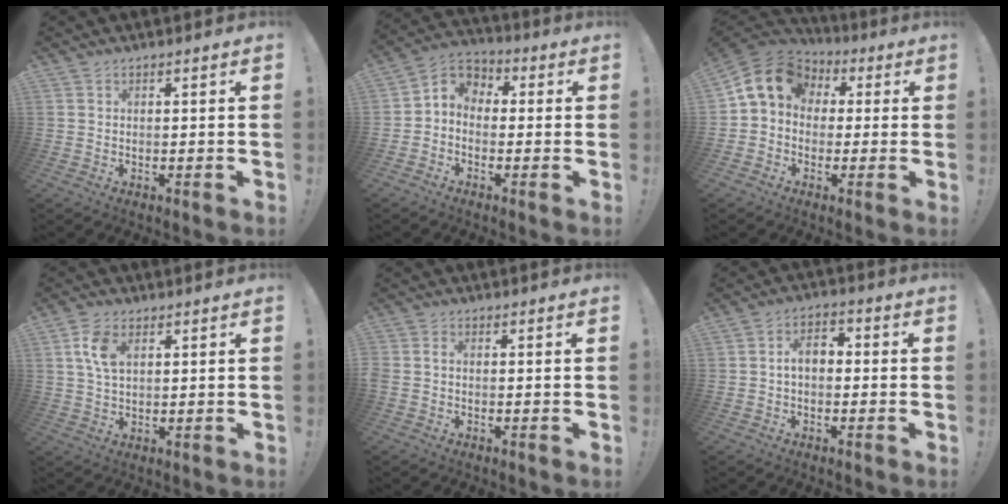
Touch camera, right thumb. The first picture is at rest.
{"total": 5.7, "force": [-1.4, 4.8, 2.7], "torque": [-0.046, 0.014, -0.023]}
{"total": 12.1, "force": [3.0, 9.6, 6.8], "torque": [-0.114, 0.003, 0.062]}
{"total": 7.1, "force": [2.5, 4.3, 5.1], "torque": [-0.100, -0.003, 0.042]}
{"total": 1.1, "force": [-0.5, 0.6, 0.8], "torque": [-0.014, 0.004, -0.010]}
{"total": 6.2, "force": [0.0, 3.8, 4.9], "torque": [-0.072, 0.008, -0.002]}